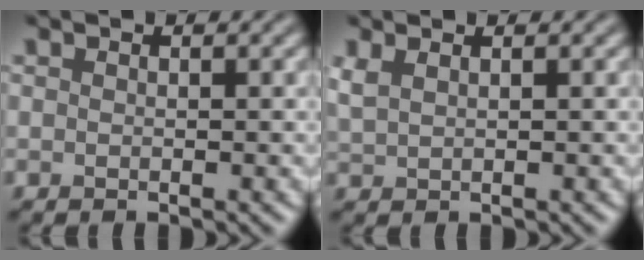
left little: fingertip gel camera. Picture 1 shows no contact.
{"total": 1.5, "force": [0.8, 0.6, 1.1], "torque": [-0.034, 0.002, 0.019]}